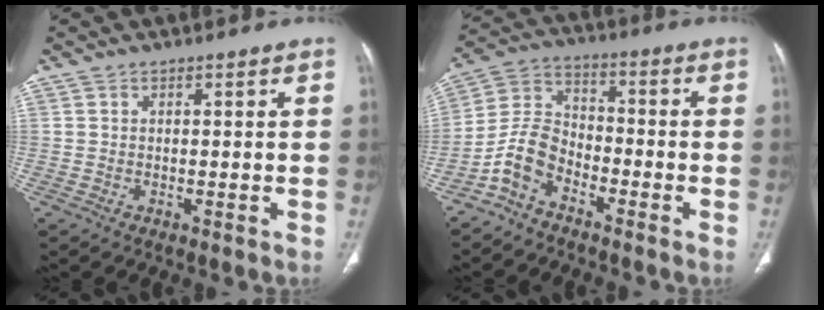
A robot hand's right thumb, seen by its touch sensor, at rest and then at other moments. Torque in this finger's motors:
{"motor_torque": [0.10, 0.26, 0.80, -0.75, 0.05]}